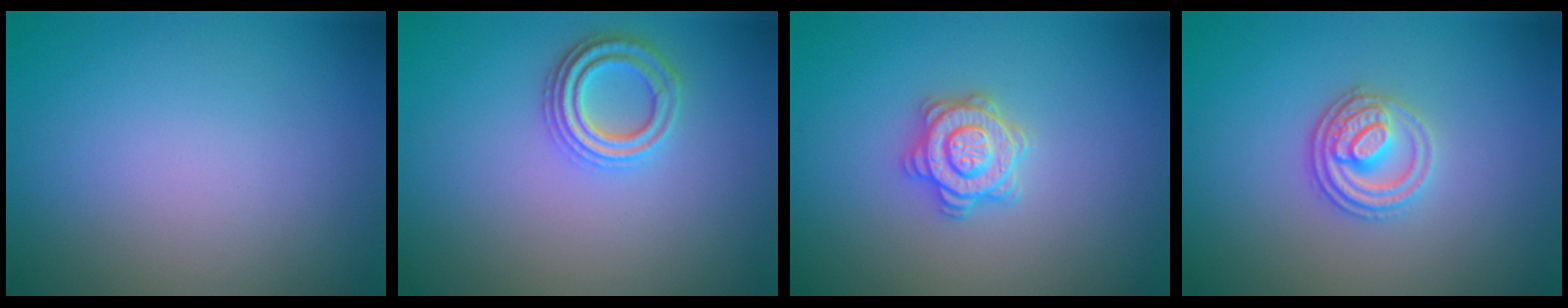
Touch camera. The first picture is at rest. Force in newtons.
{"total": 3.0, "press": 2.7, "slide": 1.1}
{"total": 3.3, "press": 3.2, "slide": 0.9}
{"total": 3.3, "press": 2.9, "slide": 1.6}